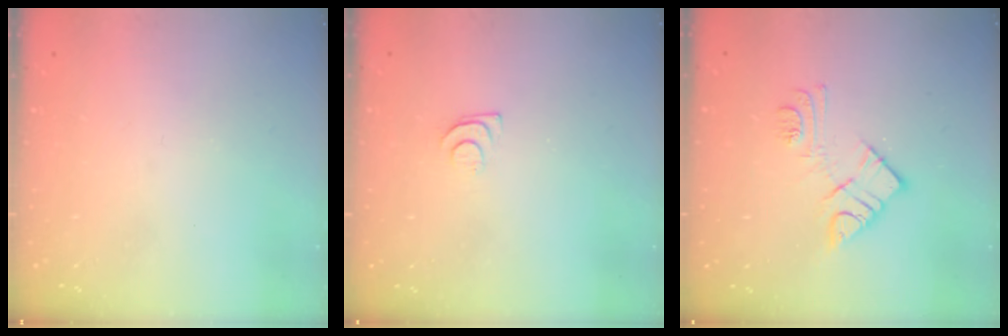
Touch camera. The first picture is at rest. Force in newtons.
{"total": 4.2, "press": 4.2, "slide": 0.5}
{"total": 11.0, "press": 11.0, "slide": 0.6}